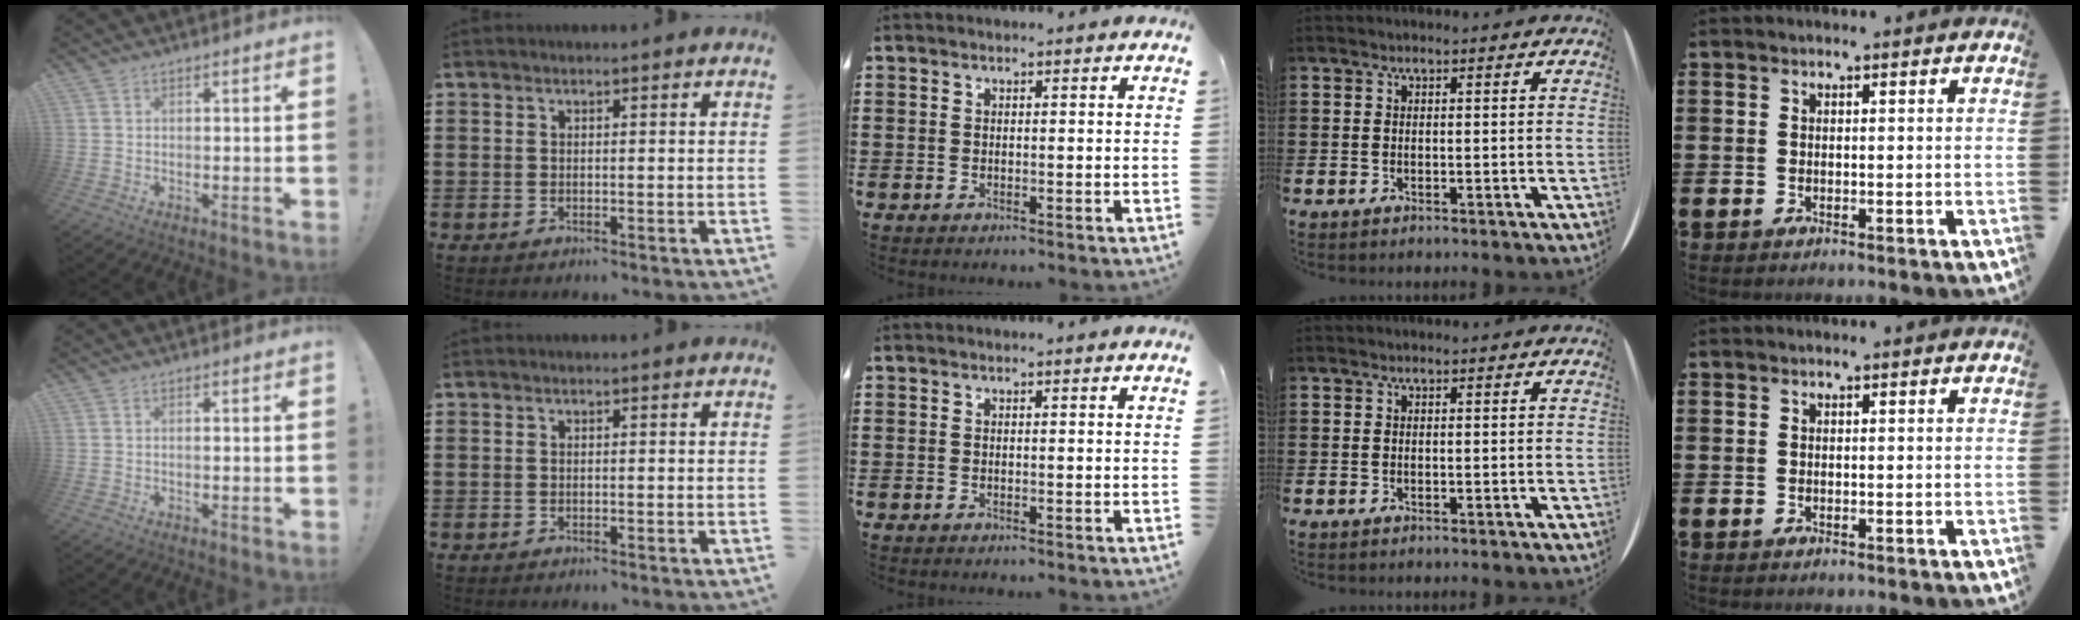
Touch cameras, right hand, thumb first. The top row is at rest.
{"thumb": {"total": 0.7, "force": [-0.4, 0.0, 0.6], "torque": [-0.017, 0.001, -0.006]}}